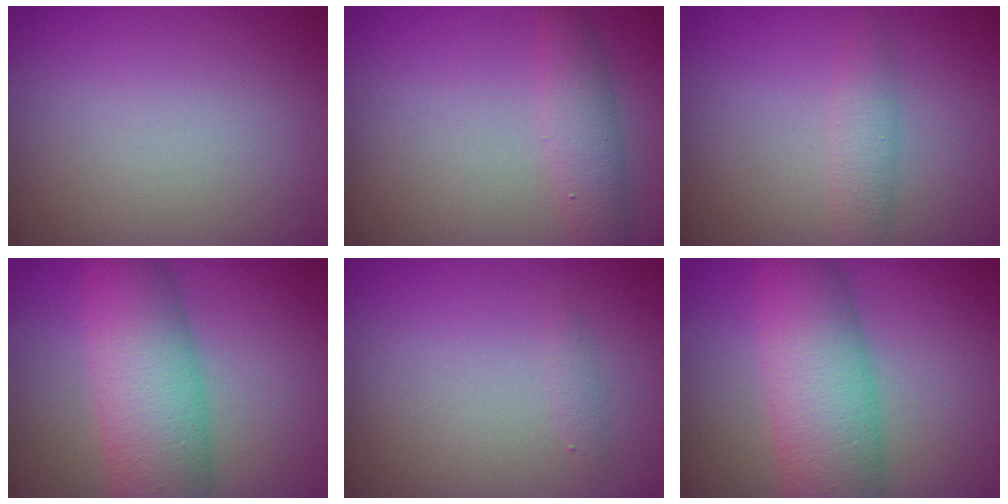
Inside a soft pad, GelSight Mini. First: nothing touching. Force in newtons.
{"total": 2.7, "press": 2.7, "slide": 0.1}
{"total": 1.9, "press": 1.9, "slide": 0.0}
{"total": 8.3, "press": 8.3, "slide": 0.1}
{"total": 0.6, "press": 0.6, "slide": 0.0}
{"total": 8.3, "press": 8.3, "slide": 0.1}